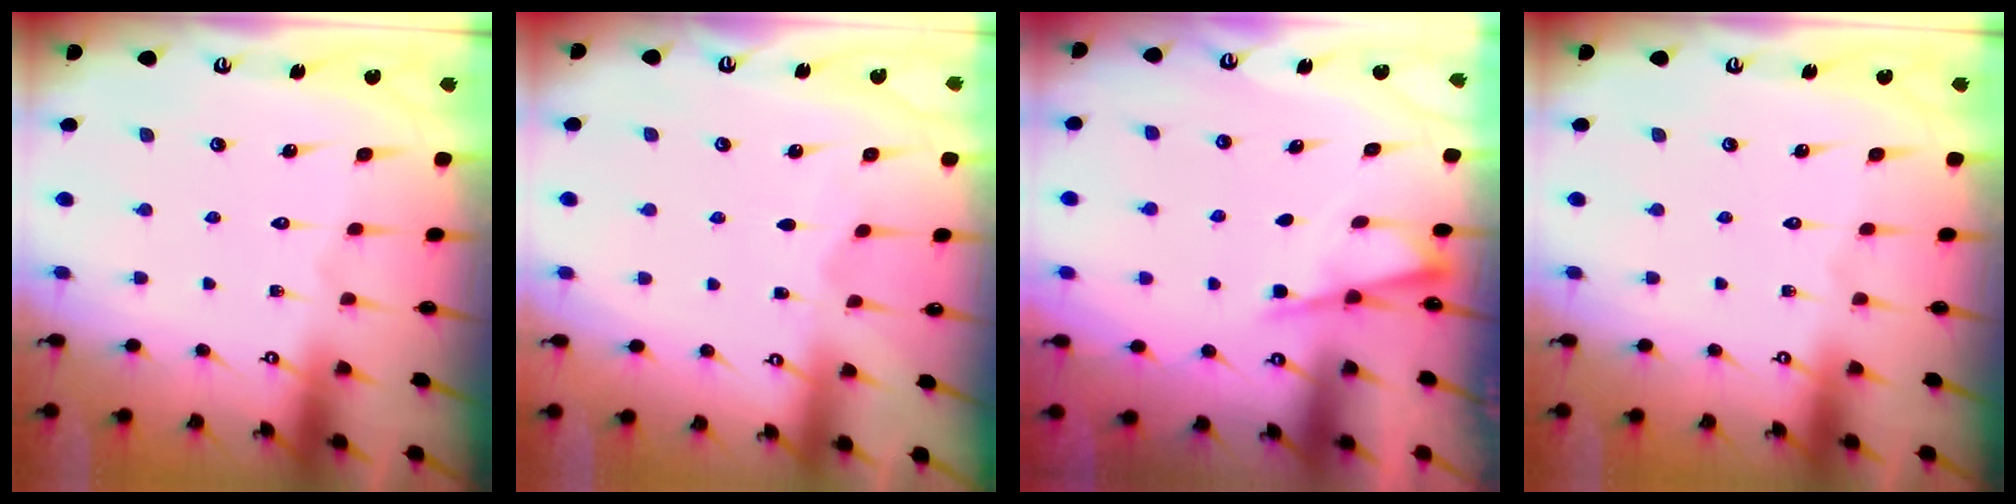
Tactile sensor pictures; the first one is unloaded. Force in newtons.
{"total": 2.1, "press": 2.1, "slide": 0.4}
{"total": 3.0, "press": 3.0, "slide": 0.5}
{"total": 0.0}